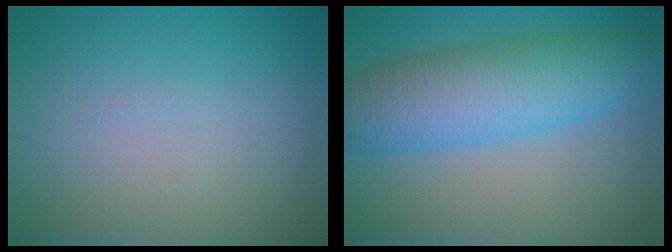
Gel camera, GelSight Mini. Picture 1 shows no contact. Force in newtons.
{"total": 8.6, "press": 8.6, "slide": 0.2}